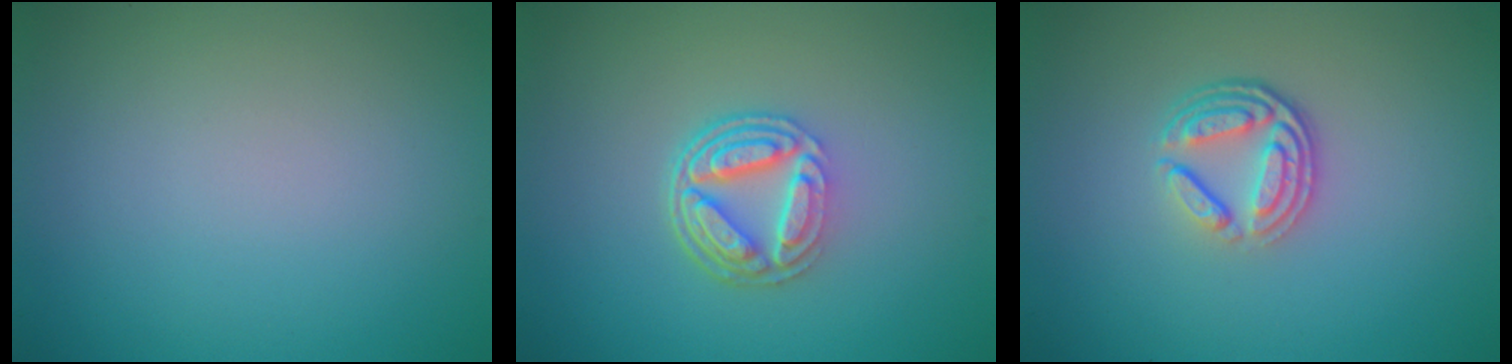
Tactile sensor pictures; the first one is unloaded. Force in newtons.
{"total": 5.2, "press": 3.8, "slide": 3.6}
{"total": 4.0, "press": 2.9, "slide": 2.7}